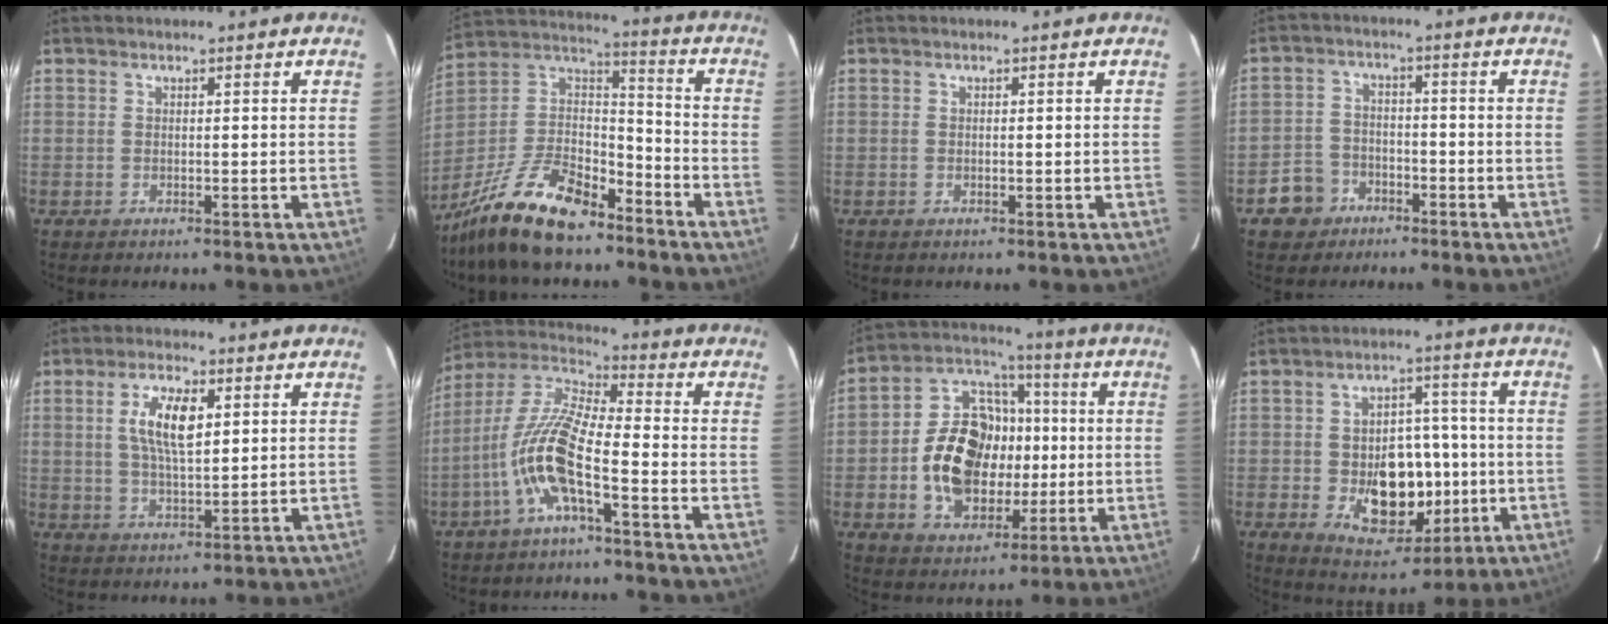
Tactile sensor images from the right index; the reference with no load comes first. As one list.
[{"total": 19.3, "force": [-14.2, 7.1, 11.0], "torque": [-0.239, 0.001, -0.255]}, {"total": 0.0}, {"total": 5.9, "force": [-3.7, 4.6, 0.3], "torque": [-0.027, 0.022, -0.064]}, {"total": 8.0, "force": [2.3, 3.1, 7.0], "torque": [-0.131, 0.005, 0.045]}, {"total": 12.4, "force": [-5.0, 2.4, 11.1], "torque": [-0.229, 0.003, -0.104]}, {"total": 17.7, "force": [-1.4, 13.3, 11.7], "torque": [-0.235, 0.037, -0.010]}, {"total": 13.4, "force": [-2.4, 9.5, 9.2], "torque": [-0.161, 0.009, -0.012]}]